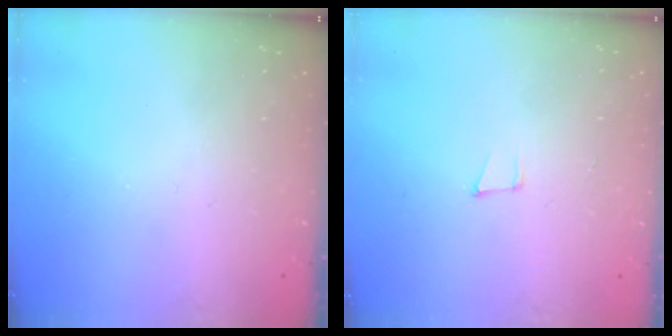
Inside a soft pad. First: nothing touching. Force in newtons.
{"total": 5.0, "press": 4.2, "slide": 2.7}